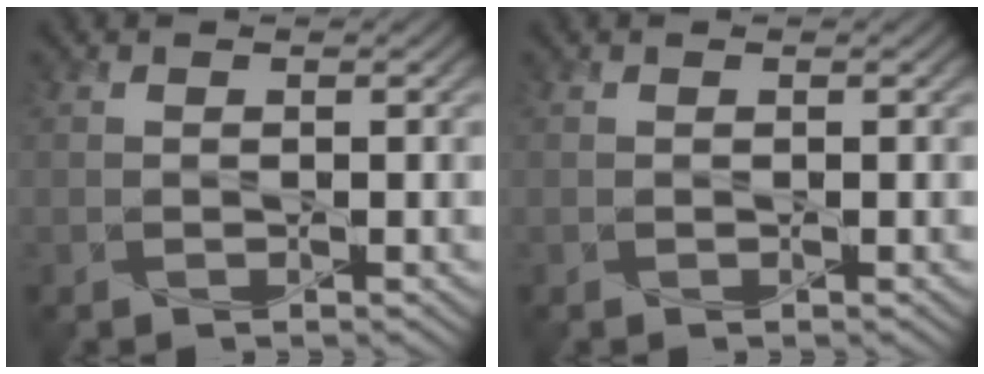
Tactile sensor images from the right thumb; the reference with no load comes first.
{"total": 0.0}